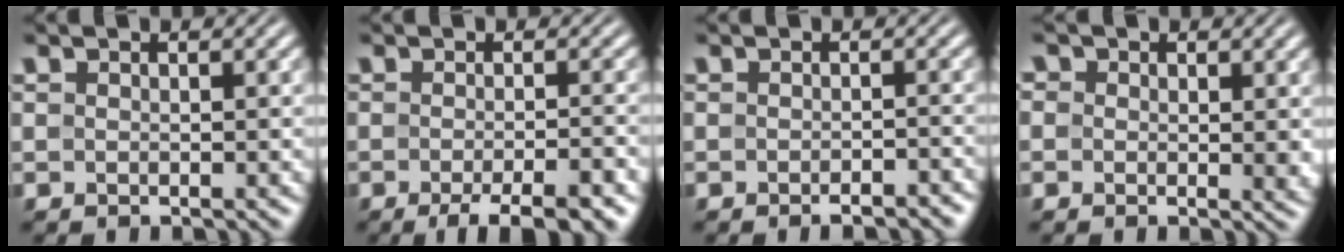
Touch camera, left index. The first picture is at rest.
{"total": 5.6, "force": [-3.4, 1.2, 4.3], "torque": [-0.058, -0.002, -0.051]}
{"total": 2.1, "force": [-1.6, 0.5, 1.3], "torque": [-0.014, 0.003, -0.021]}
{"total": 2.4, "force": [0.5, 1.7, 1.6], "torque": [-0.013, -0.002, 0.002]}